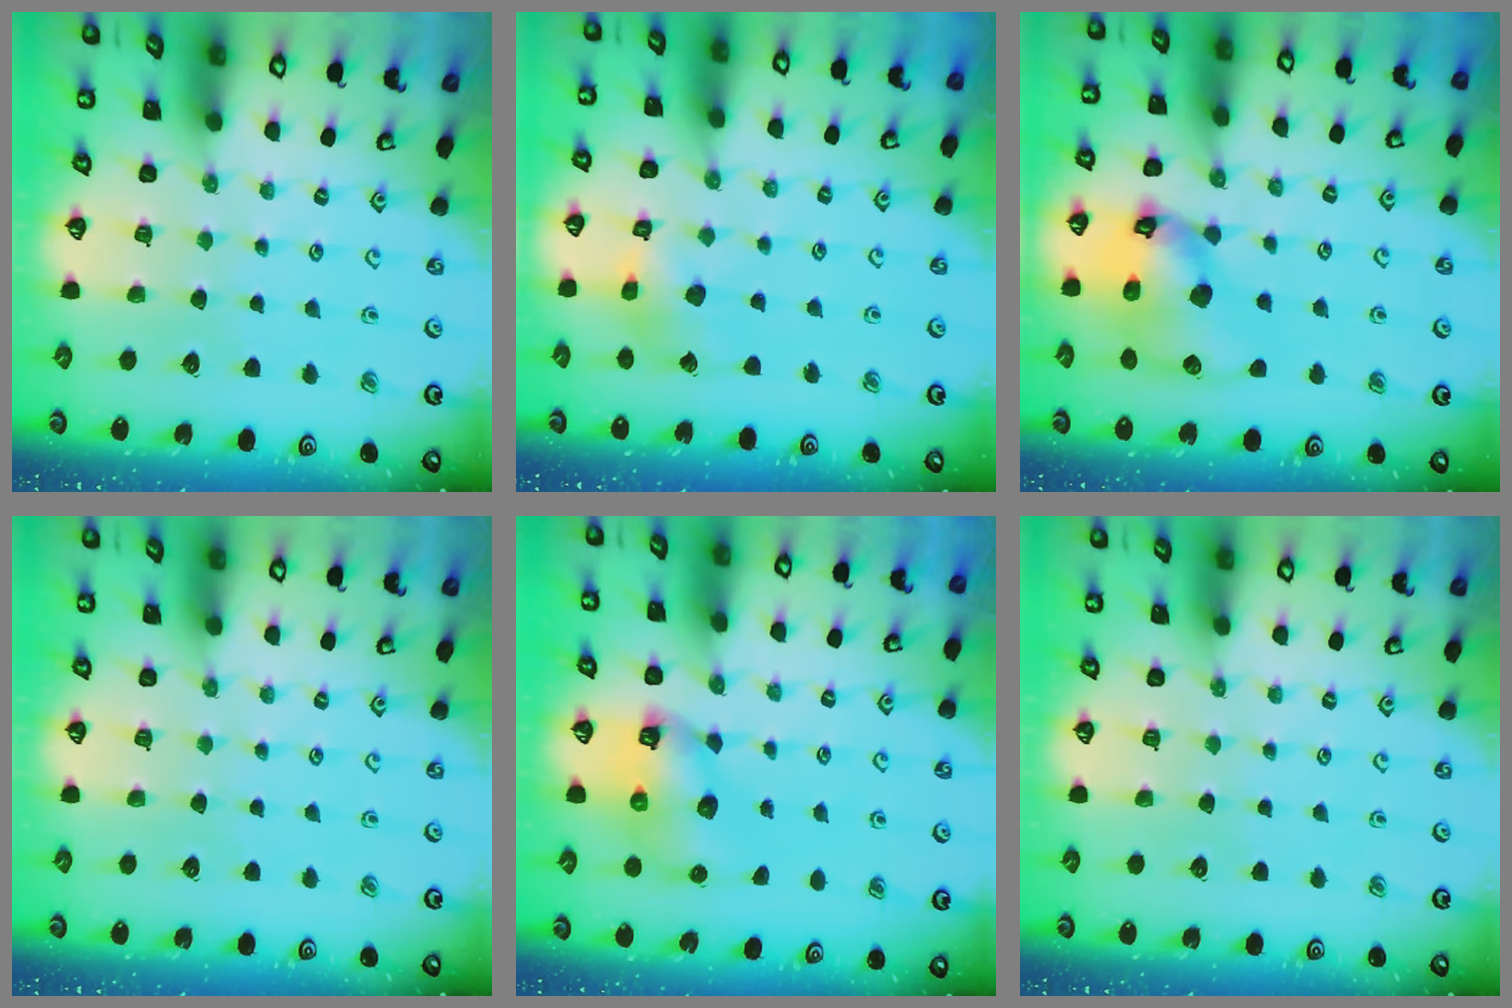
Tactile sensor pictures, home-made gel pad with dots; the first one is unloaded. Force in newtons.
{"total": 6.6, "press": 6.6, "slide": 0.5}
{"total": 16.0, "press": 15.8, "slide": 2.3}
{"total": 0.0}
{"total": 9.3, "press": 9.2, "slide": 0.9}
{"total": 0.0}